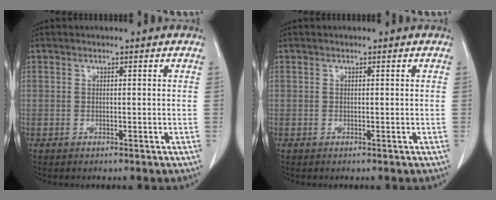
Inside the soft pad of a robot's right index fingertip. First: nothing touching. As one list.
[{"total": 0.0}]